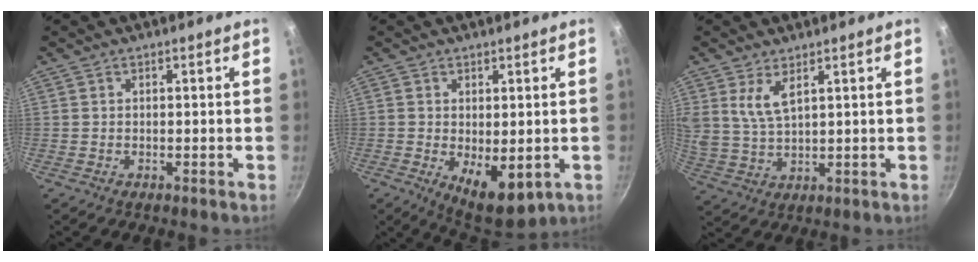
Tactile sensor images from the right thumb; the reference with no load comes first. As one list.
[{"total": 8.6, "force": [-1.2, 4.4, 7.3], "torque": [-0.090, -0.017, -0.004]}, {"total": 5.7, "force": [2.8, 2.5, 4.3], "torque": [-0.081, -0.026, 0.063]}]